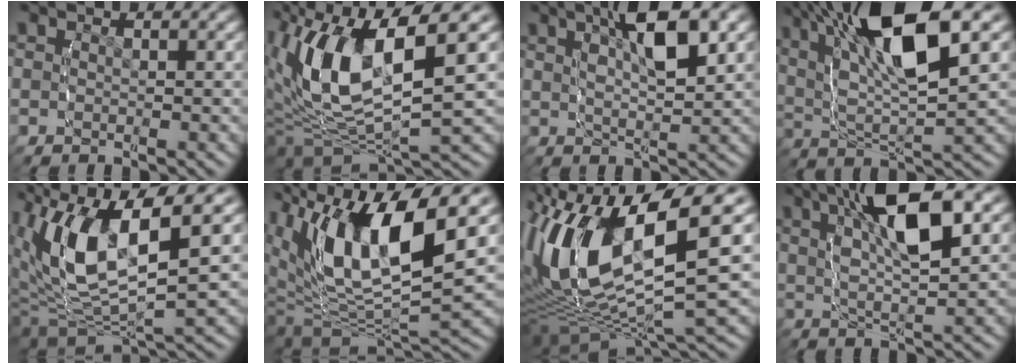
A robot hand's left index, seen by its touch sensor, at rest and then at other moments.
{"total": 12.2, "force": [-0.5, 8.6, 8.7], "torque": [-0.220, -0.030, 0.003]}
{"total": 5.2, "force": [1.8, 2.1, 4.3], "torque": [-0.088, 0.014, 0.024]}
{"total": 10.5, "force": [4.1, 5.5, 8.0], "torque": [-0.169, 0.019, 0.051]}
{"total": 11.0, "force": [-0.7, 7.6, 7.9], "torque": [-0.201, -0.033, 0.005]}
{"total": 13.3, "force": [-0.4, 9.1, 9.6], "torque": [-0.217, -0.032, 0.004]}
{"total": 15.7, "force": [0.0, 9.9, 12.2], "torque": [-0.264, -0.010, 0.002]}
{"total": 8.5, "force": [2.8, 3.5, 7.3], "torque": [-0.138, 0.024, 0.034]}